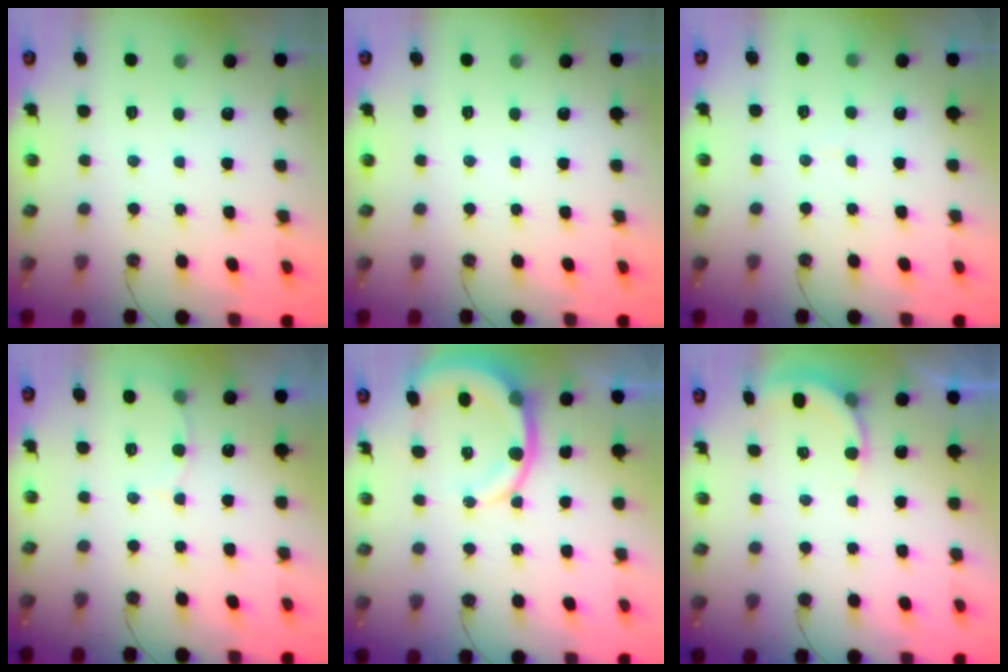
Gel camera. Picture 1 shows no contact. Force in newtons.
{"total": 0.0}
{"total": 2.6, "press": 2.6, "slide": 0.2}
{"total": 5.0, "press": 5.0, "slide": 0.5}
{"total": 10.7, "press": 10.5, "slide": 2.4}
{"total": 3.5, "press": 3.1, "slide": 1.6}